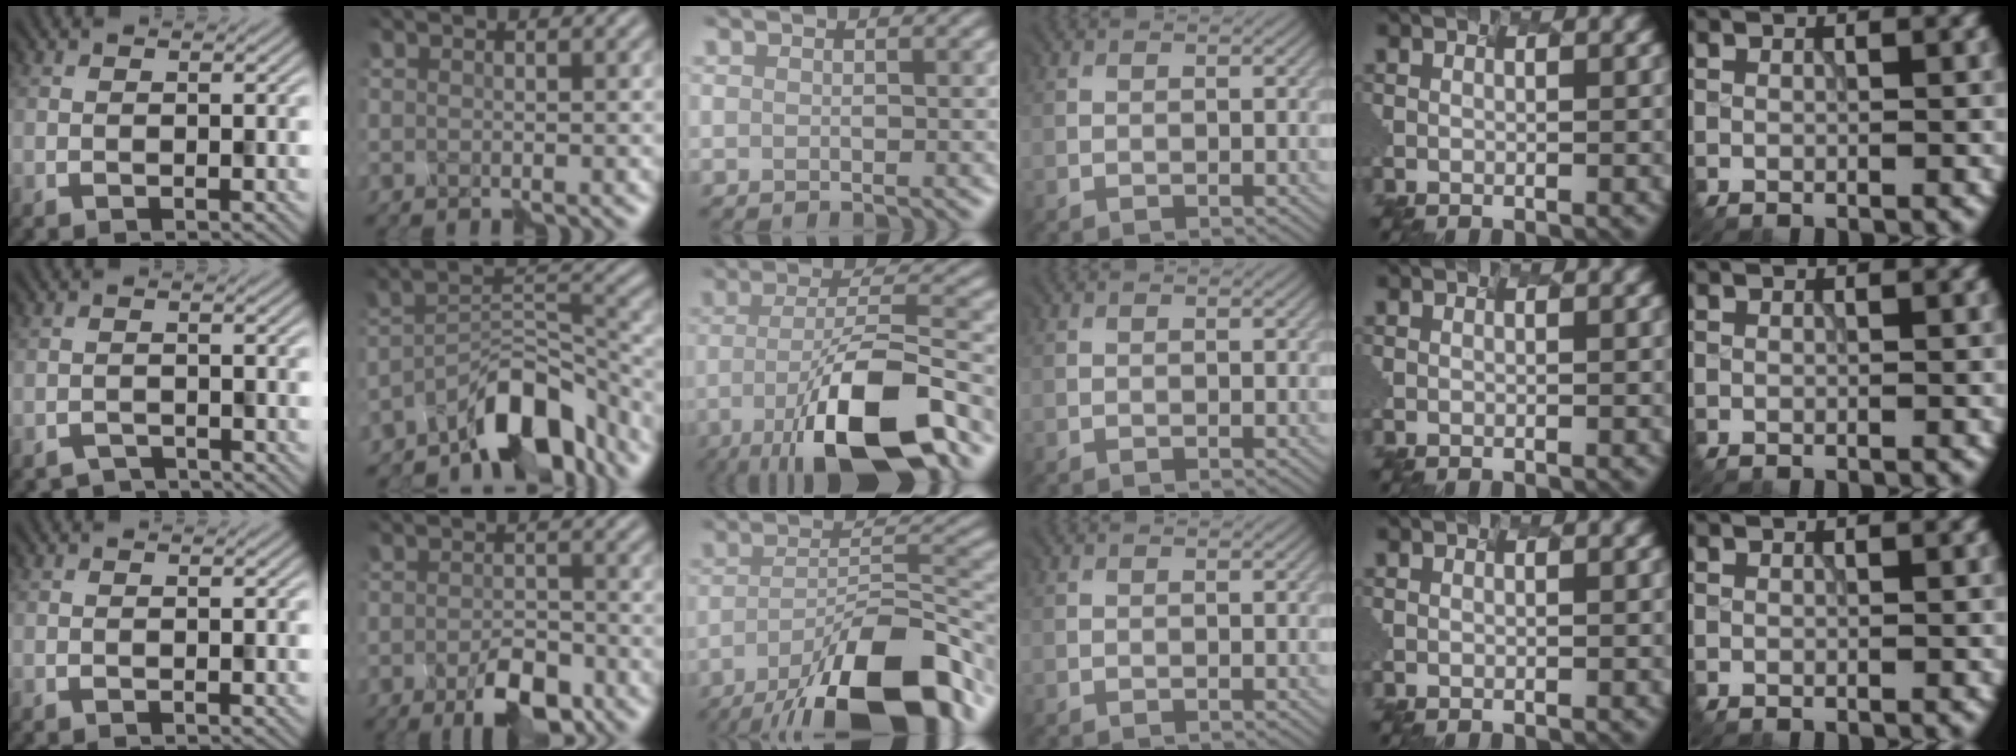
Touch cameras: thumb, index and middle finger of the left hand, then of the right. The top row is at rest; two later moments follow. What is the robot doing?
{"motion": "disassemble", "object": "markers"}